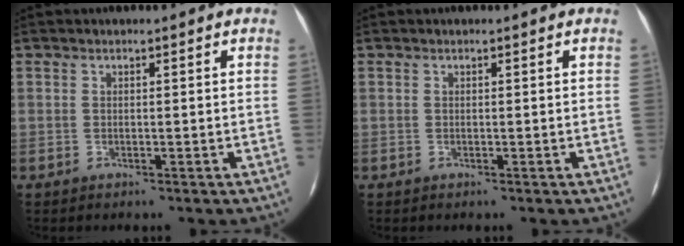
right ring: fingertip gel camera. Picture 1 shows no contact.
{"total": 0.0}